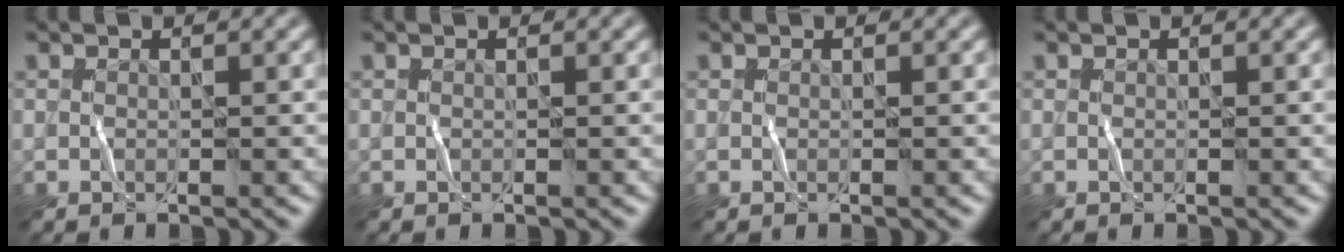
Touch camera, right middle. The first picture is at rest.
{"total": 0.0}
{"total": 0.0}
{"total": 0.0}